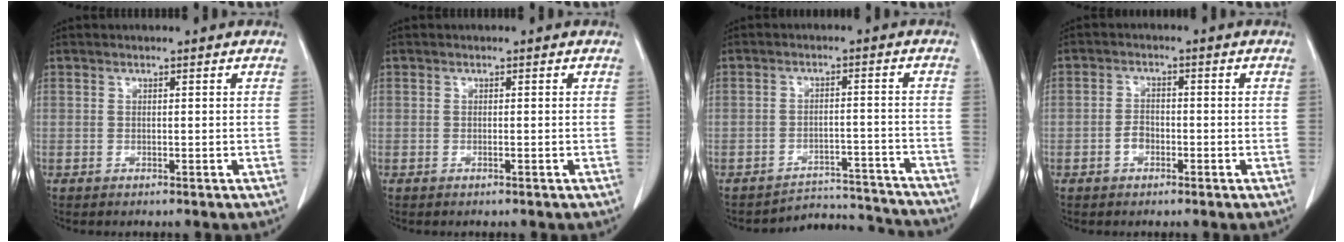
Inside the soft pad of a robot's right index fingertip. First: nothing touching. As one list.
[{"total": 0.0}, {"total": 9.4, "force": [-9.2, 1.5, -1.7], "torque": [0.036, 0.041, -0.116]}, {"total": 2.4, "force": [-1.1, 1.7, 1.2], "torque": [-0.019, 0.009, -0.020]}]